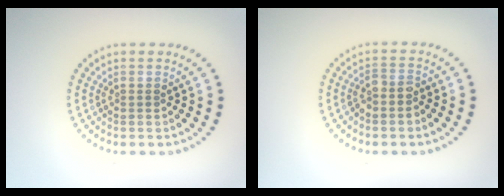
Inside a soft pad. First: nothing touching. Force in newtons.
{"total": 1.6, "press": 1.4, "slide": 0.7}